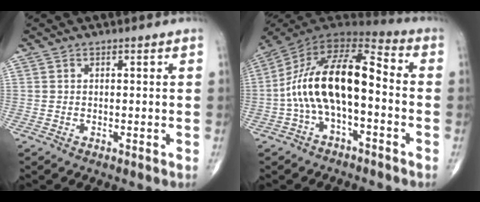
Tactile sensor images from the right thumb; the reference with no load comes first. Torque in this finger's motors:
{"motor_torque": [0.55, 0.62, 1.69, -0.60, 0.63]}